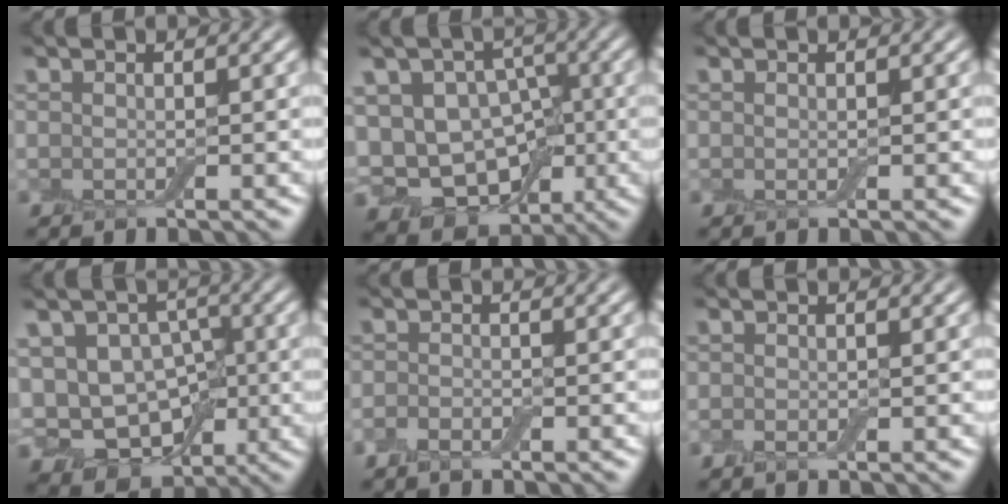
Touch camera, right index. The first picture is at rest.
{"total": 12.9, "force": [-3.2, 10.3, 7.1], "torque": [-0.111, 0.010, -0.060]}
{"total": 0.0}
{"total": 10.7, "force": [-2.2, 8.5, 6.2], "torque": [-0.089, 0.009, -0.043]}
{"total": 1.4, "force": [-0.8, 0.7, 1.0], "torque": [-0.020, -0.001, -0.018]}
{"total": 0.9, "force": [-0.3, 0.4, 0.8], "torque": [-0.014, -0.003, -0.005]}